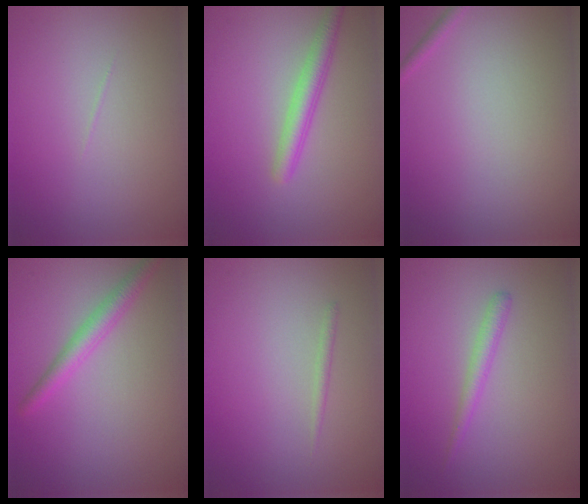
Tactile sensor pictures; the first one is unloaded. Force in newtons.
{"total": 2.5, "press": 2.5, "slide": 0.1}
{"total": 0.7, "press": 0.7, "slide": 0.0}
{"total": 2.3, "press": 2.3, "slide": 0.0}
{"total": 0.6, "press": 0.6, "slide": 0.1}
{"total": 1.4, "press": 1.4, "slide": 0.1}